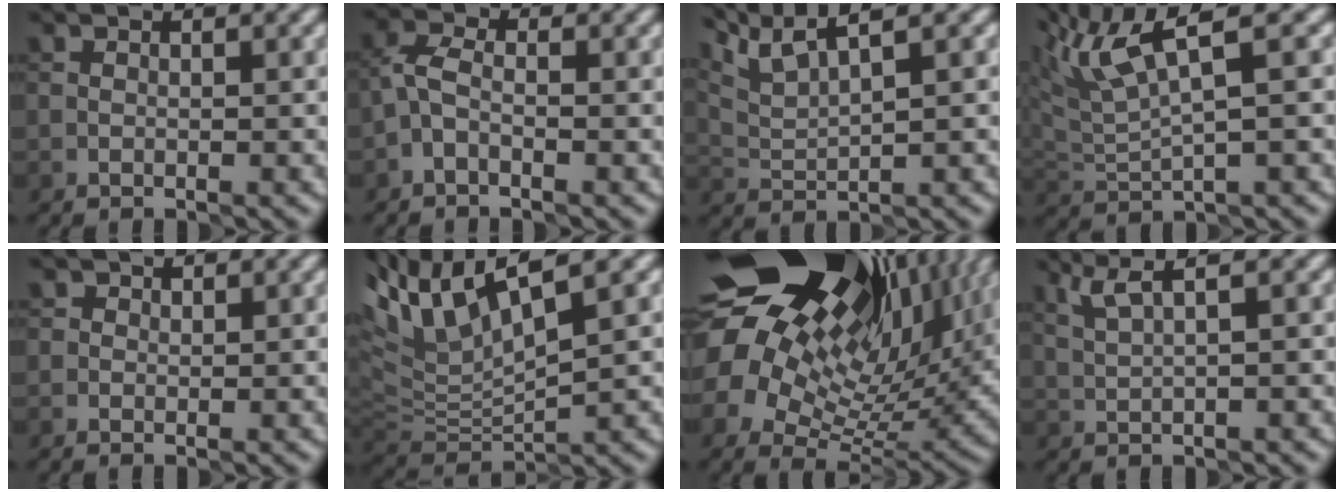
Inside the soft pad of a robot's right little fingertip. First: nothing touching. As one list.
[{"total": 2.2, "force": [-0.9, 1.1, 1.6], "torque": [-0.037, 0.010, -0.025]}, {"total": 5.0, "force": [3.9, 0.6, 3.0], "torque": [-0.069, 0.016, 0.077]}, {"total": 6.4, "force": [3.7, 0.9, 5.1], "torque": [-0.110, 0.018, 0.073]}, {"total": 1.4, "force": [0.6, 1.1, 0.5], "torque": [-0.001, 0.004, 0.000]}, {"total": 7.4, "force": [4.6, 1.7, 5.6], "torque": [-0.124, 0.013, 0.087]}, {"total": 21.6, "force": [9.7, 13.3, 14.0], "torque": [-0.282, 0.045, 0.180]}, {"total": 2.7, "force": [1.7, 0.2, 2.1], "torque": [-0.043, 0.007, 0.042]}]